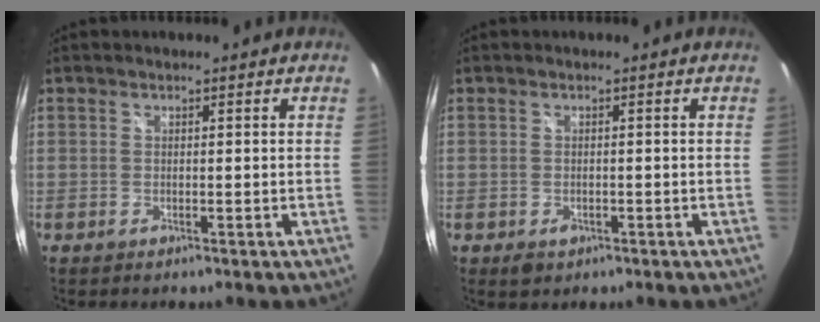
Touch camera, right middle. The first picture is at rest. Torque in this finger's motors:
{"motor_torque": [0.25, -0.23, 0.13, 0.03]}